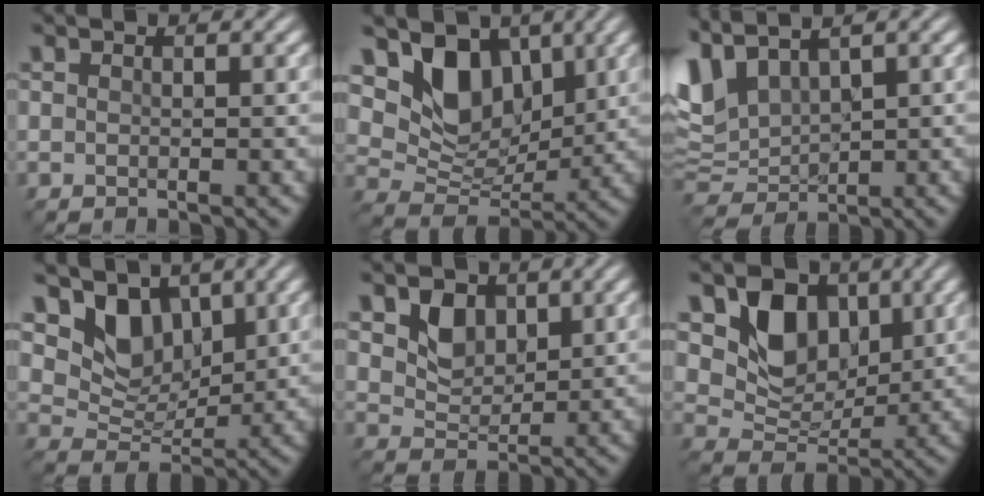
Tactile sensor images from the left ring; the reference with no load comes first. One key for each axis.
{"total": 6.7, "fx": 2.8, "fy": 4.6, "fz": 3.9, "tx": -0.069, "ty": -0.013, "tz": 0.049}
{"total": 6.2, "fx": 2.6, "fy": 3.3, "fz": 4.6, "tx": -0.117, "ty": 0.011, "tz": 0.054}
{"total": 4.7, "fx": 2.4, "fy": 3.2, "fz": 2.4, "tx": -0.052, "ty": -0.011, "tz": 0.041}
{"total": 3.0, "fx": 1.2, "fy": 2.3, "fz": 1.5, "tx": -0.037, "ty": -0.005, "tz": 0.024}
{"total": 6.0, "fx": 2.0, "fy": 4.6, "fz": 3.3, "tx": -0.060, "ty": -0.010, "tz": 0.035}